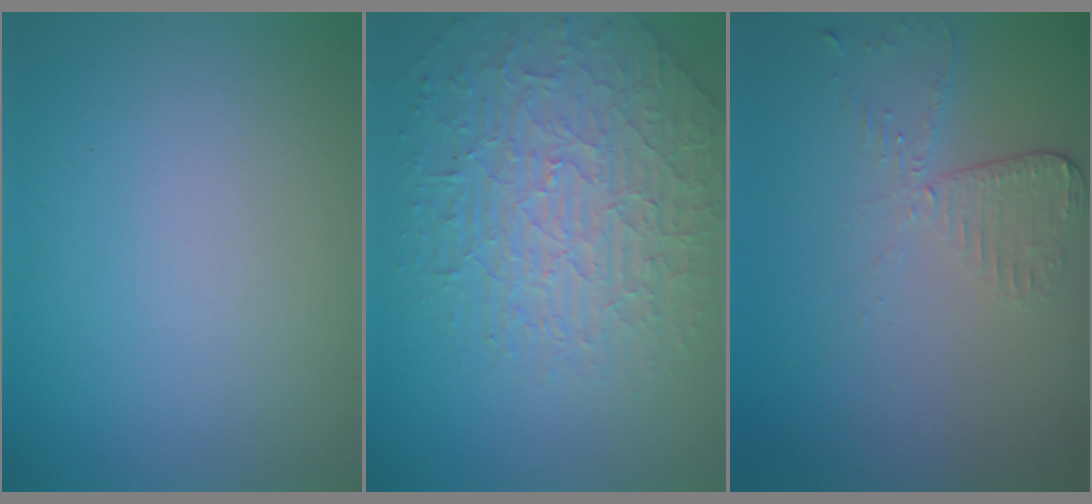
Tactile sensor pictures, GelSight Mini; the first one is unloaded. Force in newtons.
{"total": 5.3, "press": 4.8, "slide": 2.2}
{"total": 2.6, "press": 2.3, "slide": 1.2}